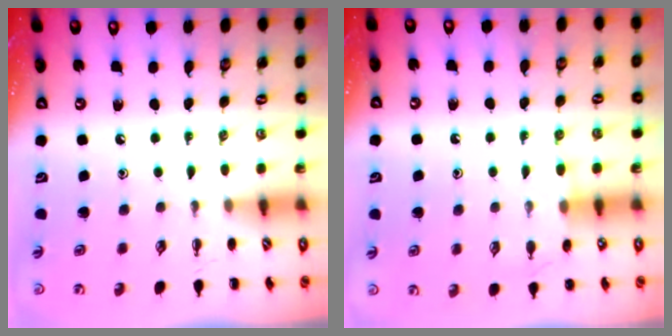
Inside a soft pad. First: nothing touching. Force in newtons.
{"total": 7.1, "press": 7.0, "slide": 1.4}